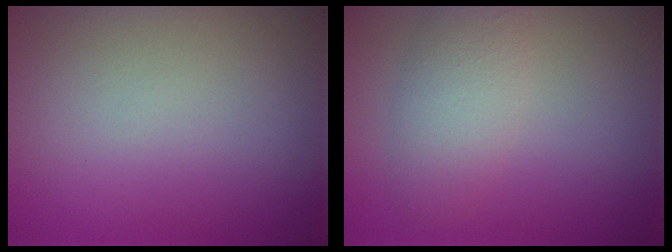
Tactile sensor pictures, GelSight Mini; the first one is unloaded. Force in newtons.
{"total": 3.7, "press": 3.7, "slide": 0.2}